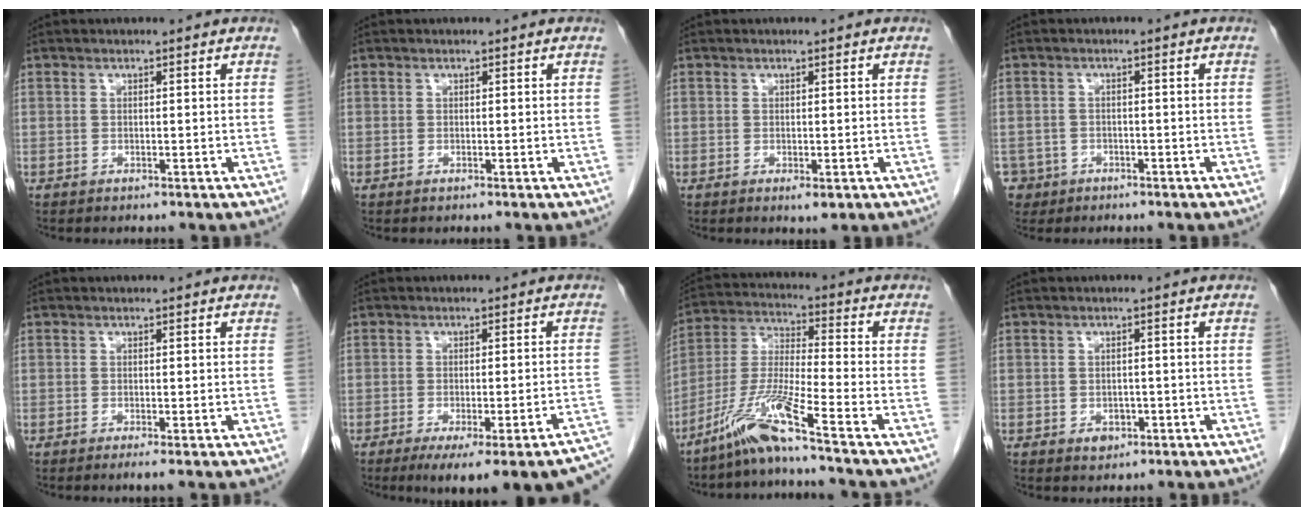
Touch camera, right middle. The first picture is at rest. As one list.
[{"total": 0.0}, {"total": 2.0, "force": [-0.7, 0.9, 1.7], "torque": [-0.022, -0.005, -0.001]}, {"total": 4.2, "force": [-2.4, 3.5, -0.1], "torque": [0.000, 0.006, -0.040]}, {"total": 1.1, "force": [-0.6, -0.1, 0.9], "torque": [-0.014, -0.003, -0.009]}, {"total": 17.5, "force": [-14.1, 1.6, 10.2], "torque": [-0.066, -0.011, -0.168]}, {"total": 9.7, "force": [-7.0, -1.4, 6.5], "torque": [-0.141, -0.019, -0.138]}, {"total": 2.0, "force": [-0.9, 1.6, 1.0], "torque": [-0.012, 0.004, -0.005]}]